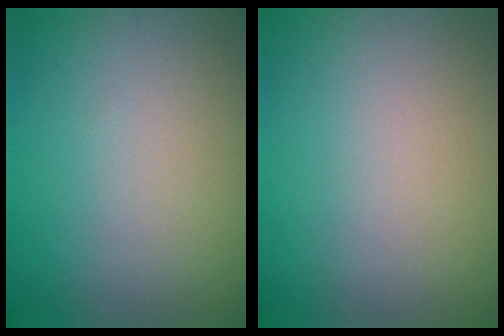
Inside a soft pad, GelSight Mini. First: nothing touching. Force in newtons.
{"total": 0.0}